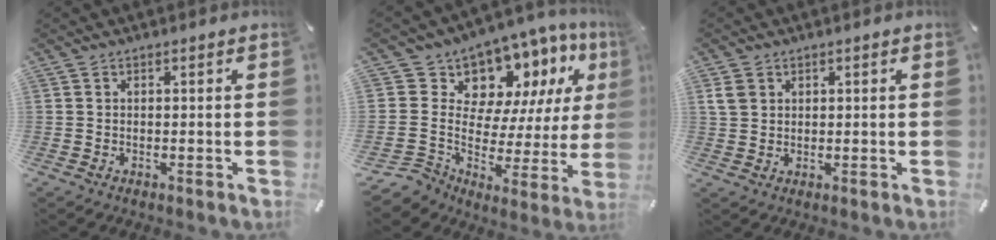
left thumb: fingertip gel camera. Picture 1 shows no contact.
{"total": 12.8, "force": [6.8, 10.3, 3.3], "torque": [-0.043, -0.091, 0.143]}
{"total": 3.2, "force": [1.0, 2.8, 1.2], "torque": [-0.024, 0.004, 0.021]}